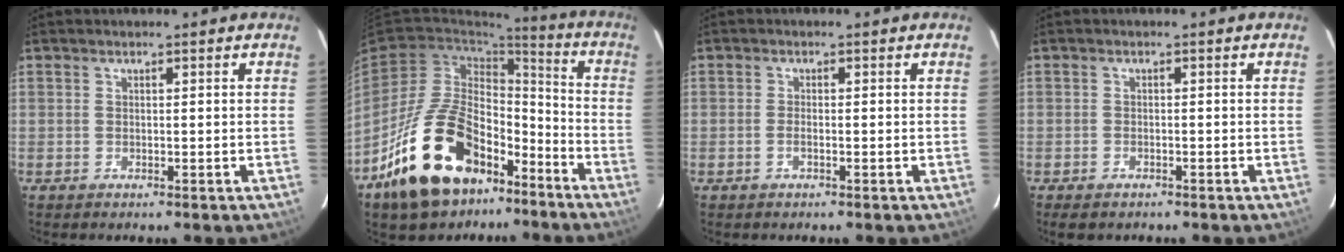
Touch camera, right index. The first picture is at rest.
{"total": 22.9, "force": [-14.3, 12.5, 12.8], "torque": [-0.247, 0.024, -0.216]}
{"total": 1.2, "force": [-0.5, 0.5, 1.0], "torque": [-0.022, 0.001, -0.011]}
{"total": 2.3, "force": [-1.9, 1.0, 0.9], "torque": [-0.025, -0.006, -0.033]}